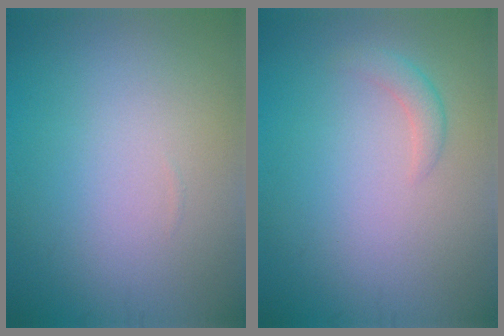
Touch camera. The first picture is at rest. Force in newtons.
{"total": 1.4, "press": 1.4, "slide": 0.1}